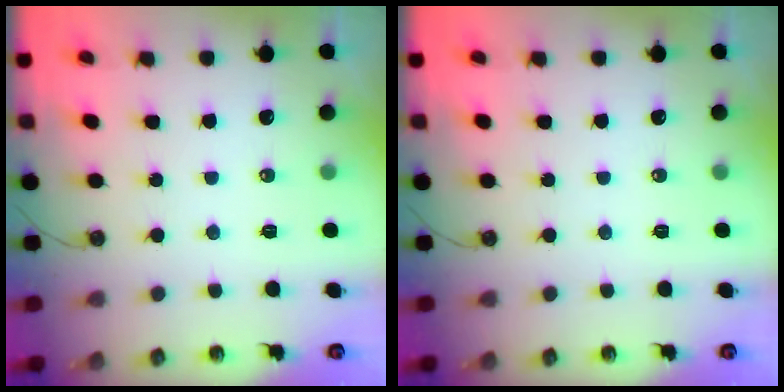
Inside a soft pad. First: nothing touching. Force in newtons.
{"total": 0.0}